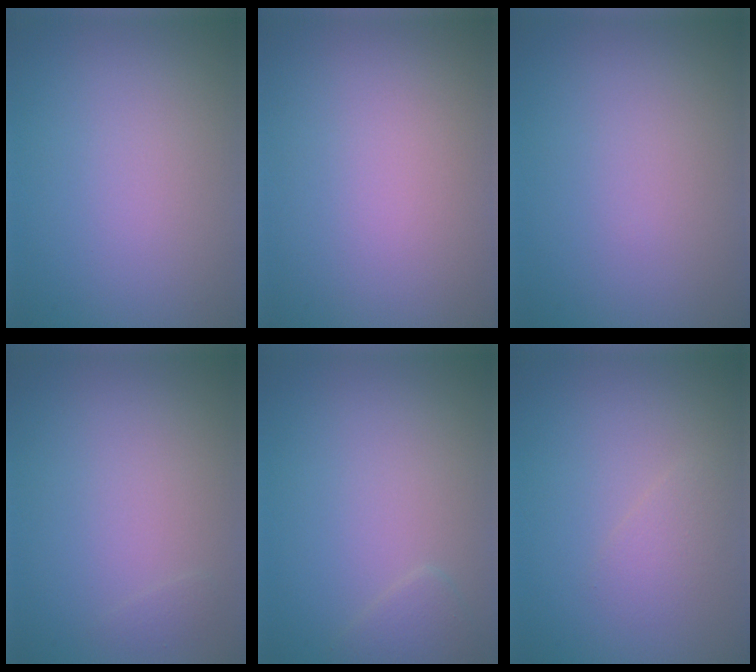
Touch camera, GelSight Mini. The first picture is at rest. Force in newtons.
{"total": 0.0}
{"total": 0.0}
{"total": 0.5, "press": 0.5, "slide": 0.0}
{"total": 1.2, "press": 1.2, "slide": 0.1}
{"total": 1.3, "press": 1.3, "slide": 0.1}